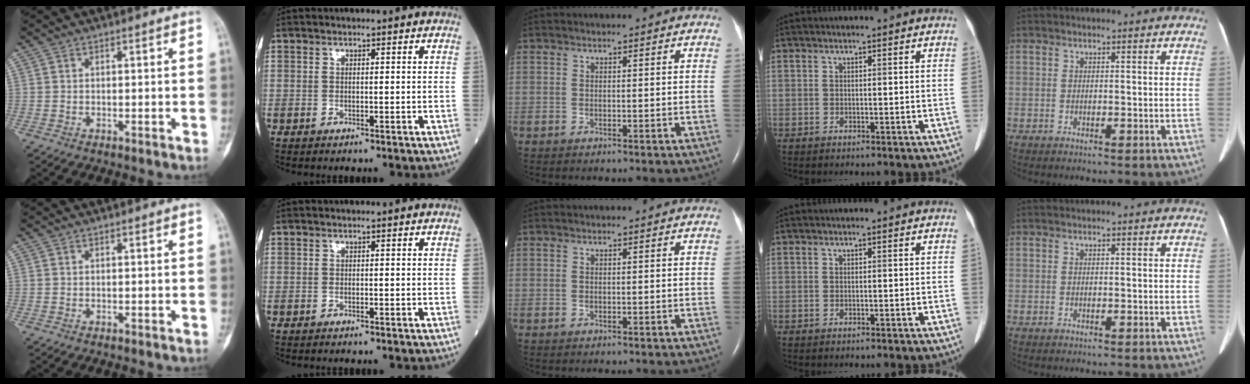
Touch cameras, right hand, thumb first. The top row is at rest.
{}